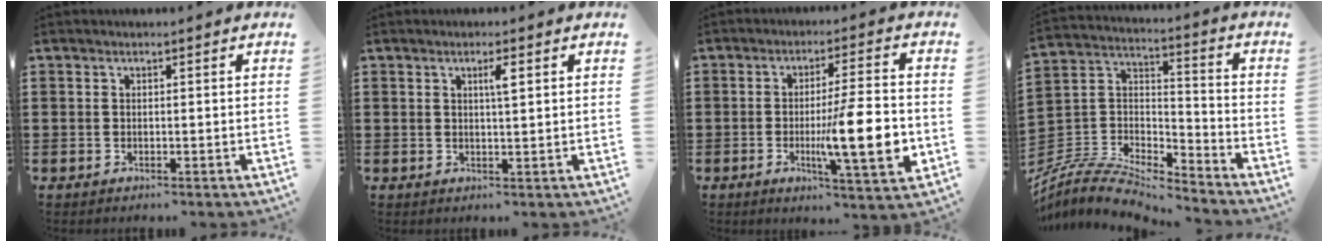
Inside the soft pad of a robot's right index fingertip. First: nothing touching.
{"total": 2.4, "force": [0.9, 0.3, 2.2], "torque": [-0.035, 0.000, 0.011]}
{"total": 13.0, "force": [-2.3, 2.2, 12.6], "torque": [-0.194, -0.019, -0.042]}
{"total": 7.9, "force": [-7.4, 1.3, 2.2], "torque": [-0.061, 0.000, -0.155]}